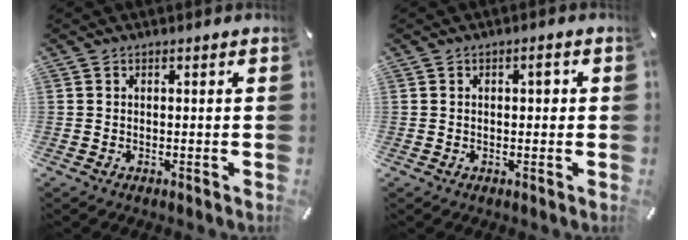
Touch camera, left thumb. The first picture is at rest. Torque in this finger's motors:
{"motor_torque": [0.01, -0.15, 0.17, 0.24, -0.01]}